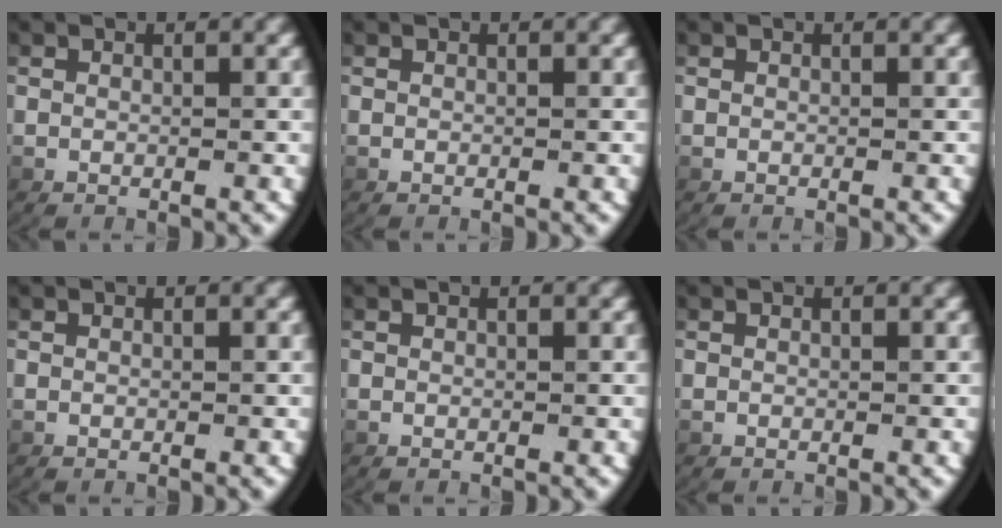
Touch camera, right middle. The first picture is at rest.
{"total": 0.0}
{"total": 0.0}
{"total": 0.0}
{"total": 0.0}
{"total": 0.0}